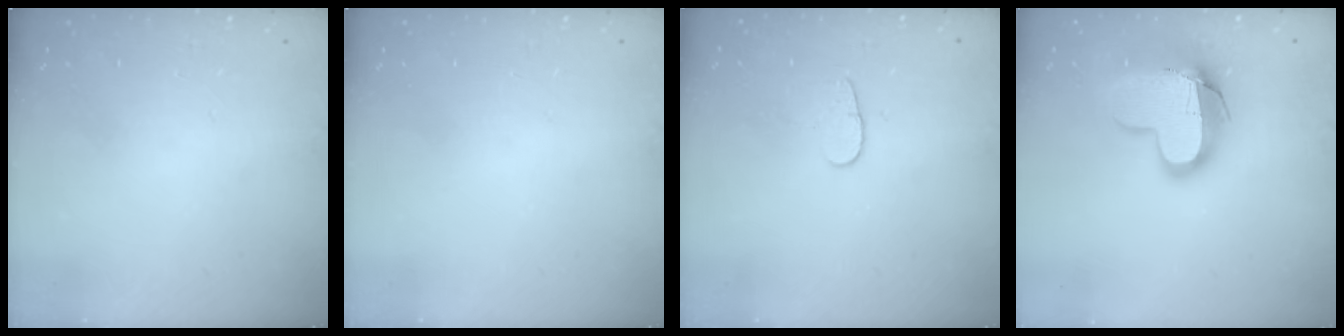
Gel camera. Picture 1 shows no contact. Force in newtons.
{"total": 0.0}
{"total": 4.5, "press": 4.4, "slide": 0.5}
{"total": 15.0, "press": 14.9, "slide": 1.3}